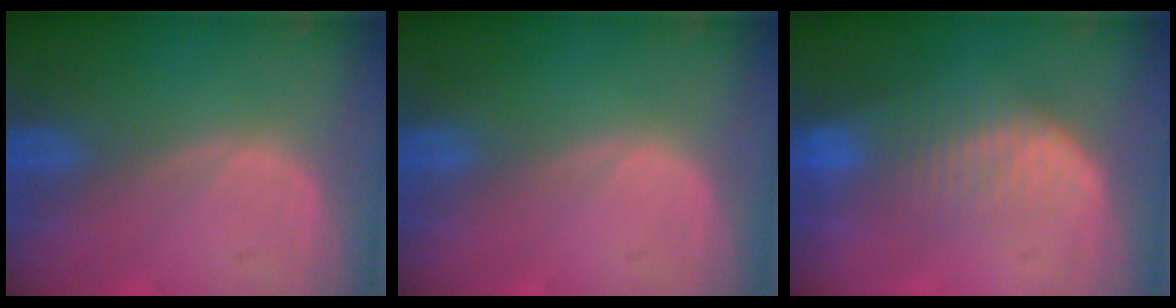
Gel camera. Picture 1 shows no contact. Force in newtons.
{"total": 0.0}
{"total": 7.2, "press": 6.6, "slide": 3.0}